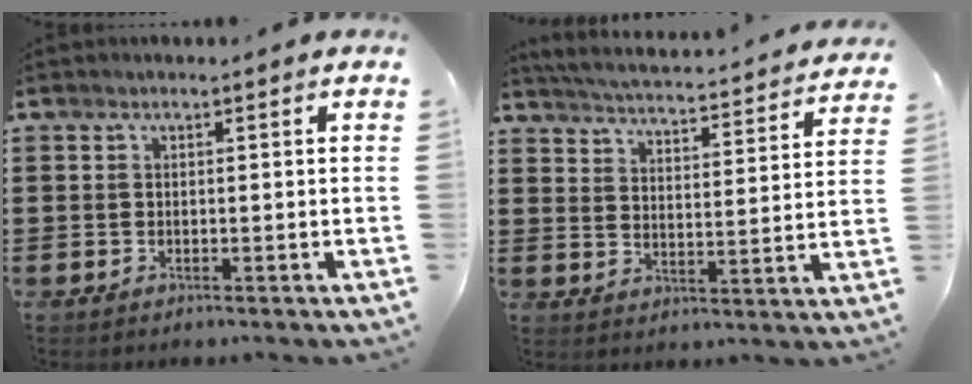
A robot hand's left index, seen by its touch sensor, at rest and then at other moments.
{"total": 3.8, "force": [3.7, -0.6, 0.7], "torque": [-0.037, -0.038, 0.055]}